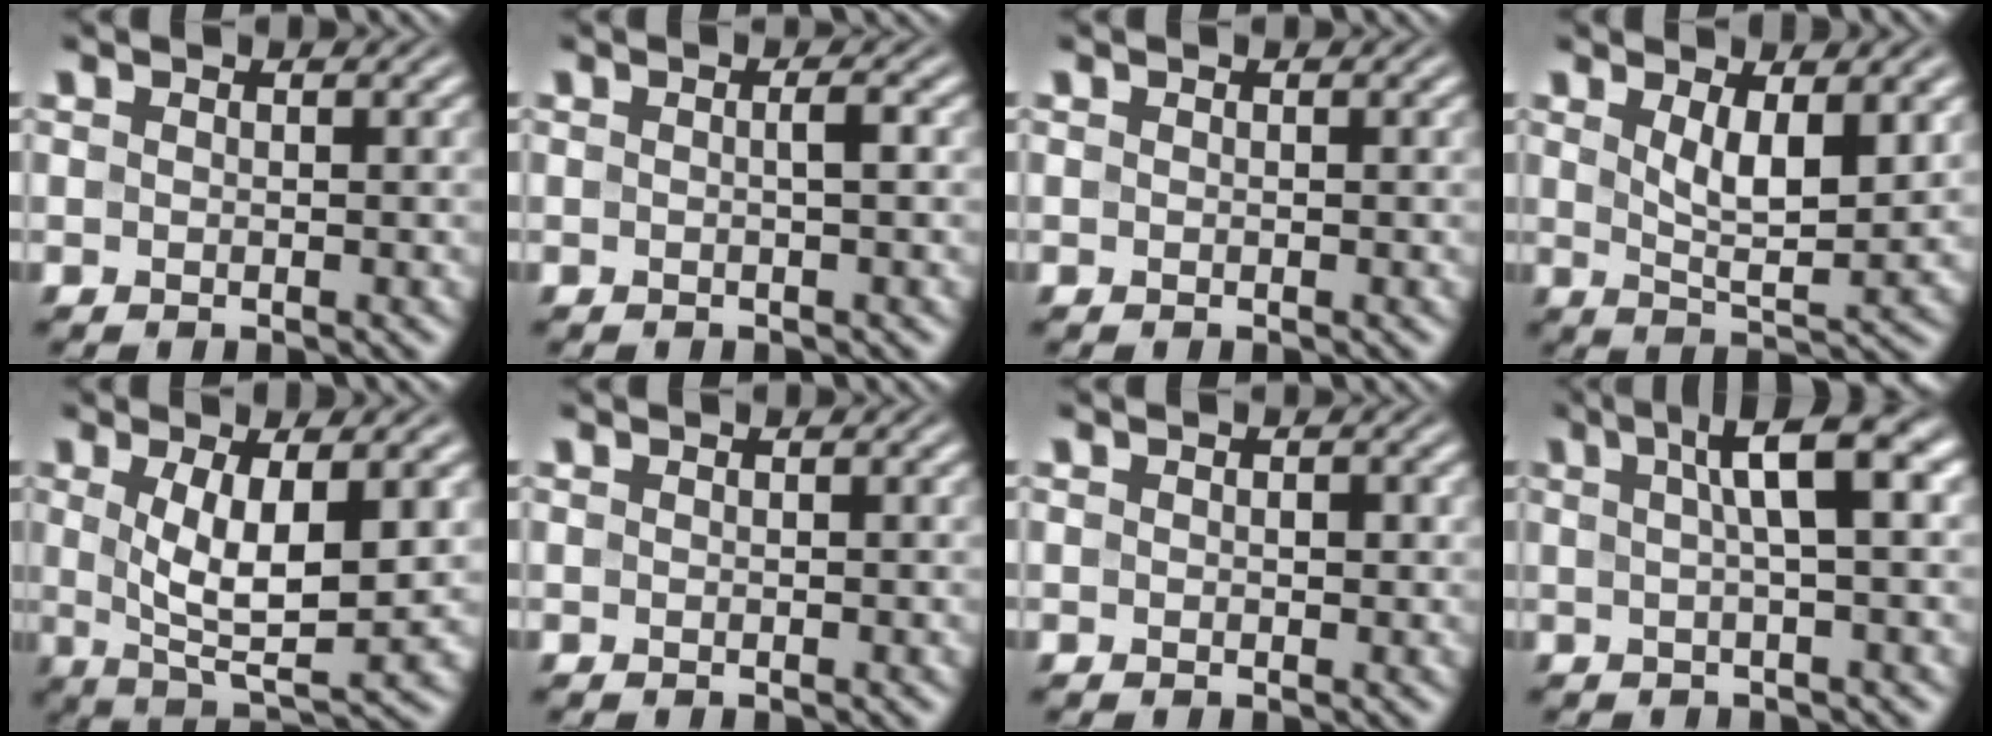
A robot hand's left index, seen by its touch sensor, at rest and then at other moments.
{"total": 1.1, "force": [0.0, 0.1, 1.1], "torque": [-0.019, 0.006, -0.001]}
{"total": 0.0}
{"total": 5.1, "force": [1.6, 1.6, 4.6], "torque": [-0.087, -0.008, 0.034]}
{"total": 7.7, "force": [0.9, 2.5, 7.2], "torque": [-0.132, -0.006, 0.018]}
{"total": 0.0}
{"total": 0.8, "force": [0.2, 0.5, 0.6], "torque": [-0.007, -0.001, 0.001]}
{"total": 5.7, "force": [1.5, 1.3, 5.4], "torque": [-0.069, 0.021, 0.018]}